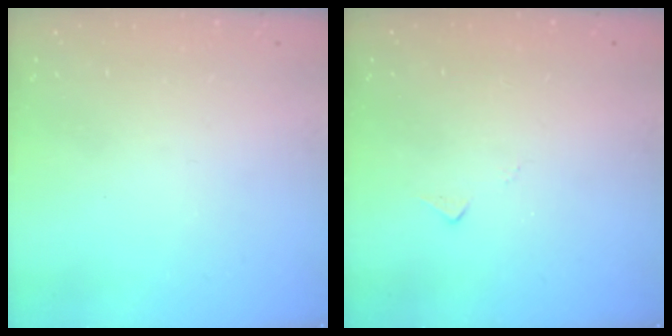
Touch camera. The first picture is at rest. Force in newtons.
{"total": 5.6, "press": 5.6, "slide": 0.3}